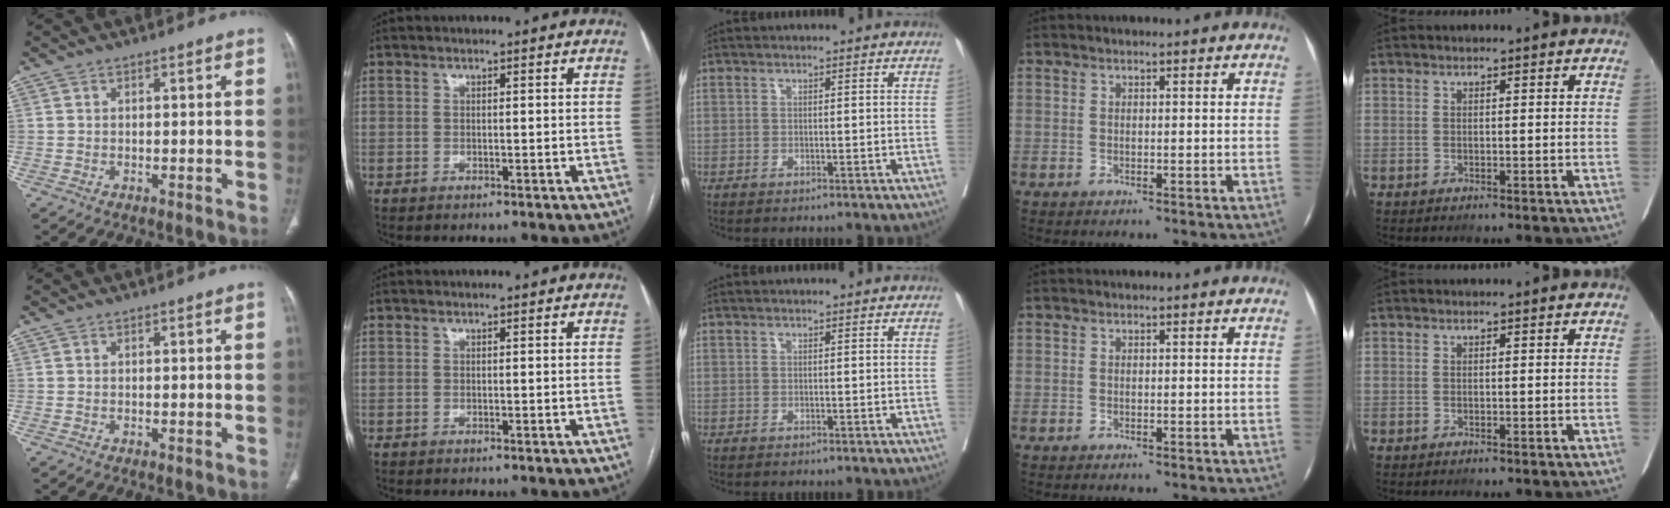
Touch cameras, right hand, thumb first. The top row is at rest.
{}